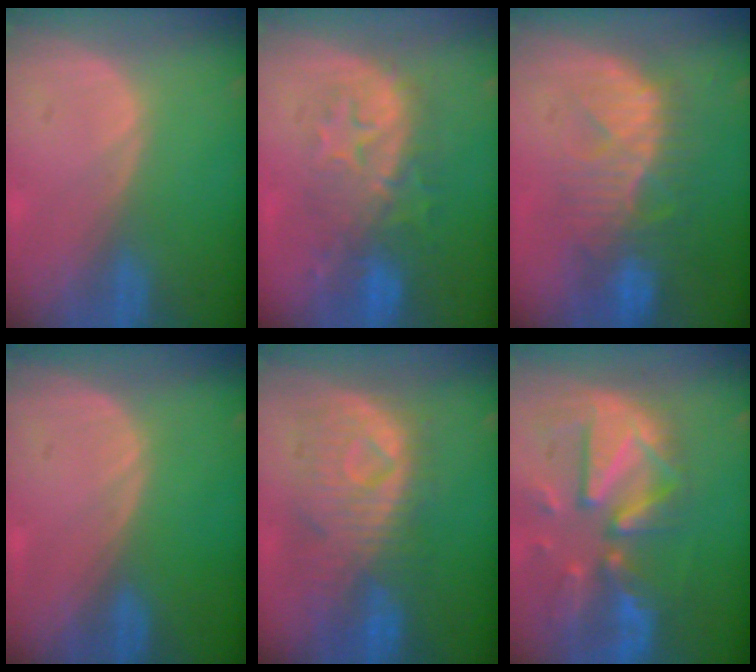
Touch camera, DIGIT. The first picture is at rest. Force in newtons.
{"total": 9.1, "press": 8.6, "slide": 3.0}
{"total": 9.8, "press": 9.0, "slide": 3.9}
{"total": 0.0}
{"total": 9.8, "press": 9.1, "slide": 3.6}
{"total": 12.3, "press": 10.6, "slide": 6.2}